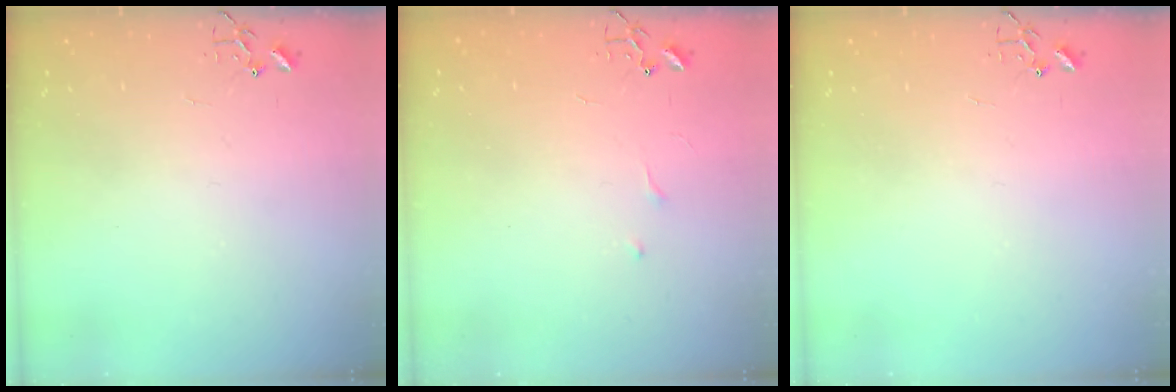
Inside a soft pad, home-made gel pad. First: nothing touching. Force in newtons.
{"total": 4.7, "press": 4.7, "slide": 0.7}
{"total": 0.0}